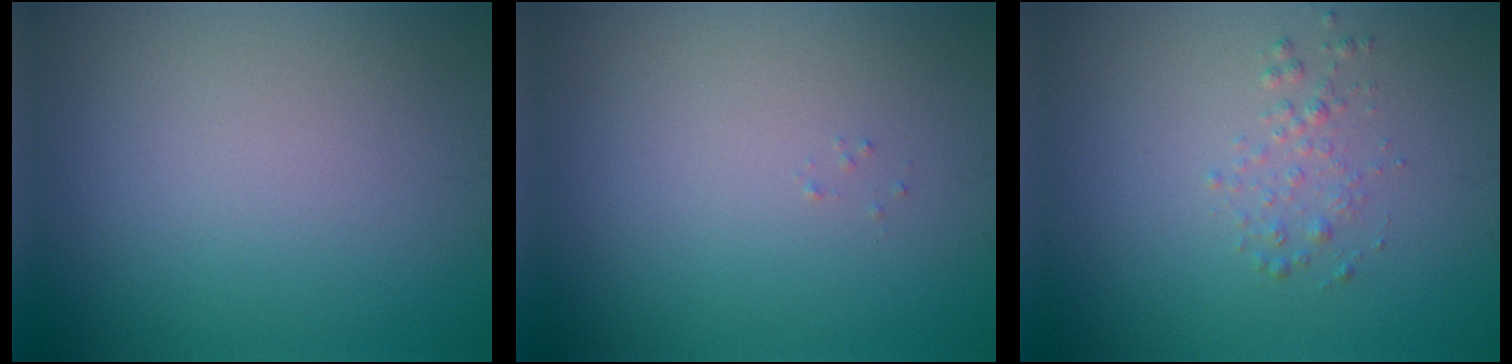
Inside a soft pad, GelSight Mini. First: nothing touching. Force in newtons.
{"total": 0.0}
{"total": 1.3, "press": 1.3, "slide": 0.0}